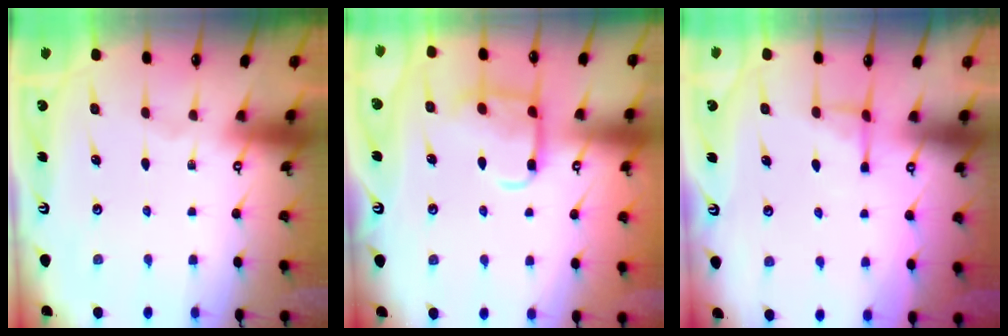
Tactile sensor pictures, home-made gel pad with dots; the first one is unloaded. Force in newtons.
{"total": 11.9, "press": 11.9, "slide": 1.1}
{"total": 4.3, "press": 4.2, "slide": 0.7}